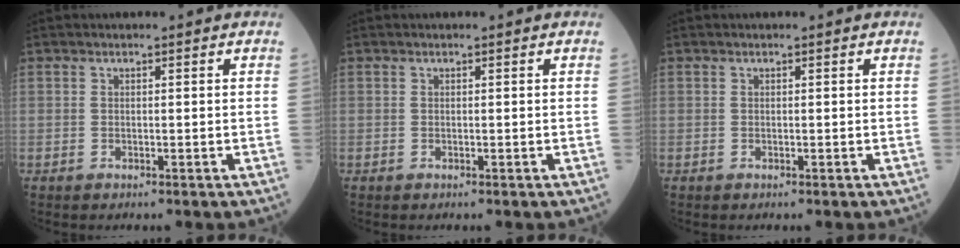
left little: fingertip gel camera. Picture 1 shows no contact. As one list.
[{"total": 0.0}, {"total": 0.0}]